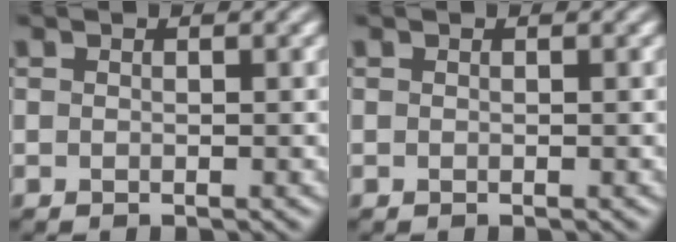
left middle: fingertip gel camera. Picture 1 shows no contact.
{"total": 0.0}